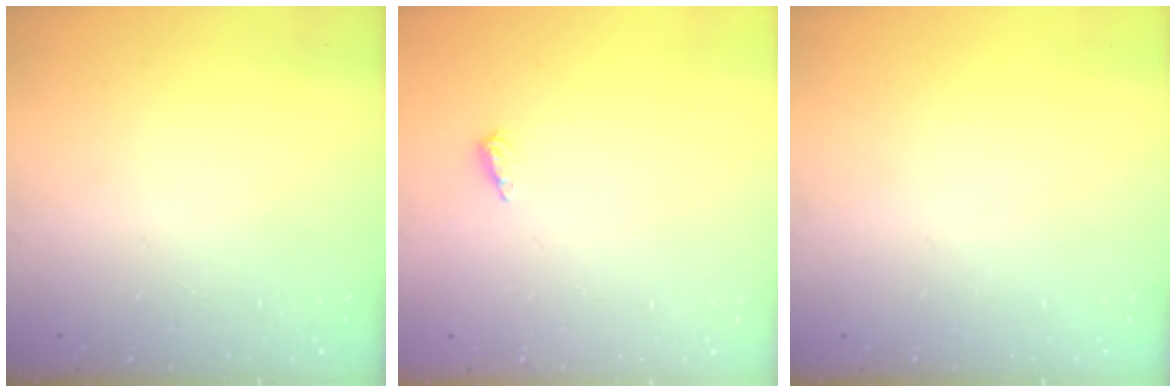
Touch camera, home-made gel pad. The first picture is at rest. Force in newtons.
{"total": 3.4, "press": 3.3, "slide": 0.5}
{"total": 0.0}